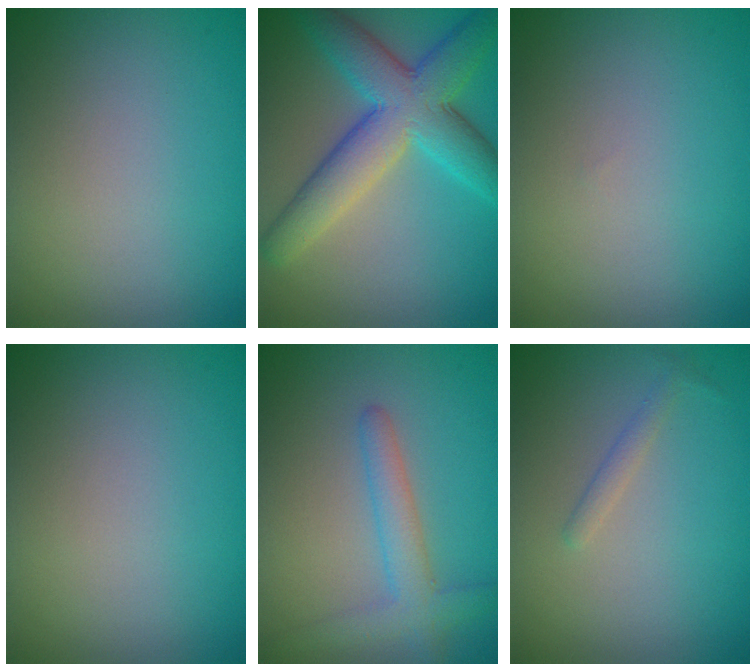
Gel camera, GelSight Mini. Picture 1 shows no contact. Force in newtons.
{"total": 7.9, "press": 7.9, "slide": 0.2}
{"total": 0.0}
{"total": 0.0}
{"total": 3.1, "press": 3.1, "slide": 0.3}
{"total": 1.1, "press": 1.1, "slide": 0.1}